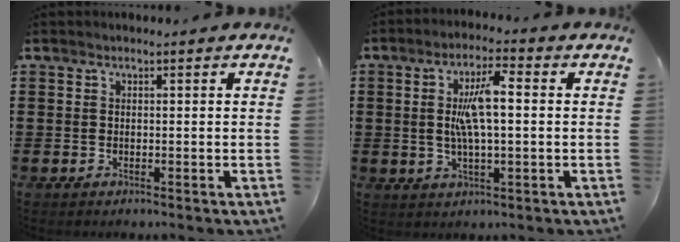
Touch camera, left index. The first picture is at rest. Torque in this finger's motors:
{"motor_torque": [1.33, 0.81, 0.55, 0.15]}